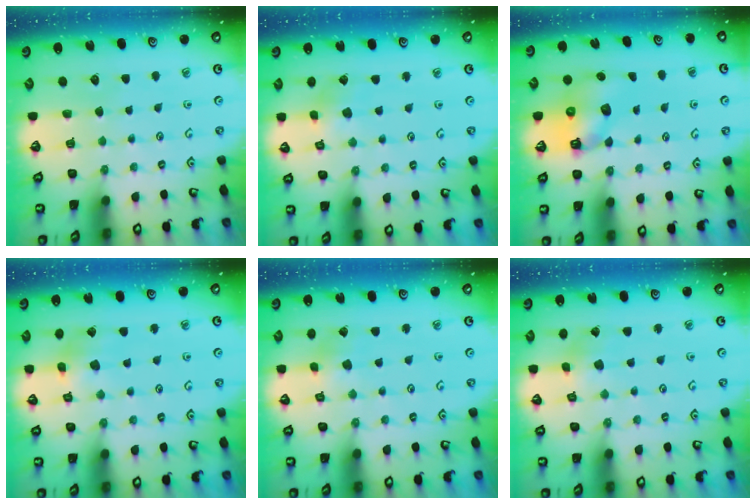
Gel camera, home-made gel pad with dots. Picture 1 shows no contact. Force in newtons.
{"total": 4.0, "press": 4.0, "slide": 0.3}
{"total": 7.1, "press": 7.0, "slide": 1.0}
{"total": 5.3, "press": 5.3, "slide": 0.6}
{"total": 2.5, "press": 2.5, "slide": 0.3}
{"total": 1.9, "press": 1.9, "slide": 0.3}